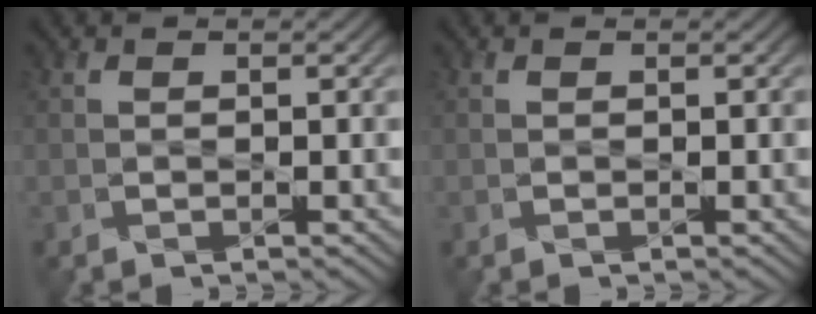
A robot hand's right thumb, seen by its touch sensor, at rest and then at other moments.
{"total": 0.0}